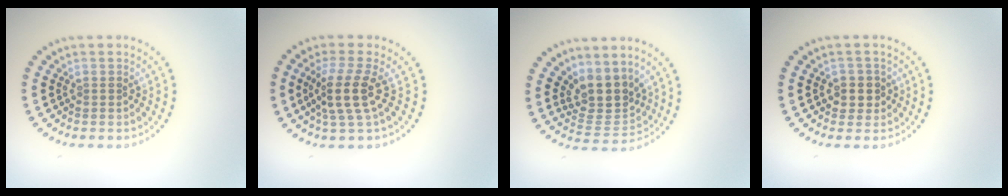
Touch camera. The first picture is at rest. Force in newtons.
{"total": 3.6, "press": 2.7, "slide": 2.3}
{"total": 4.0, "press": 3.2, "slide": 2.4}
{"total": 2.1, "press": 1.9, "slide": 0.9}